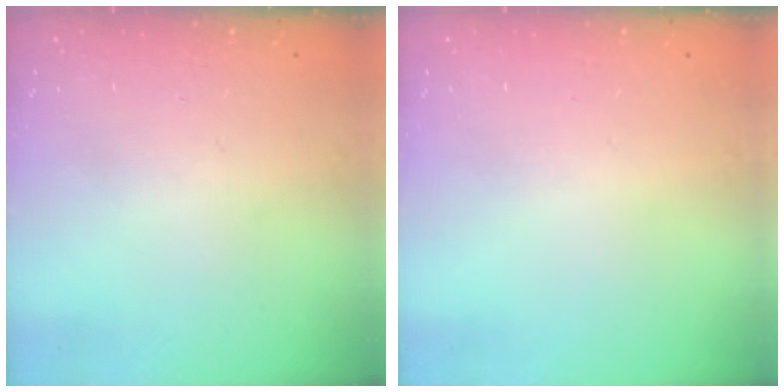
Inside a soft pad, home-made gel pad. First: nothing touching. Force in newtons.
{"total": 0.0}